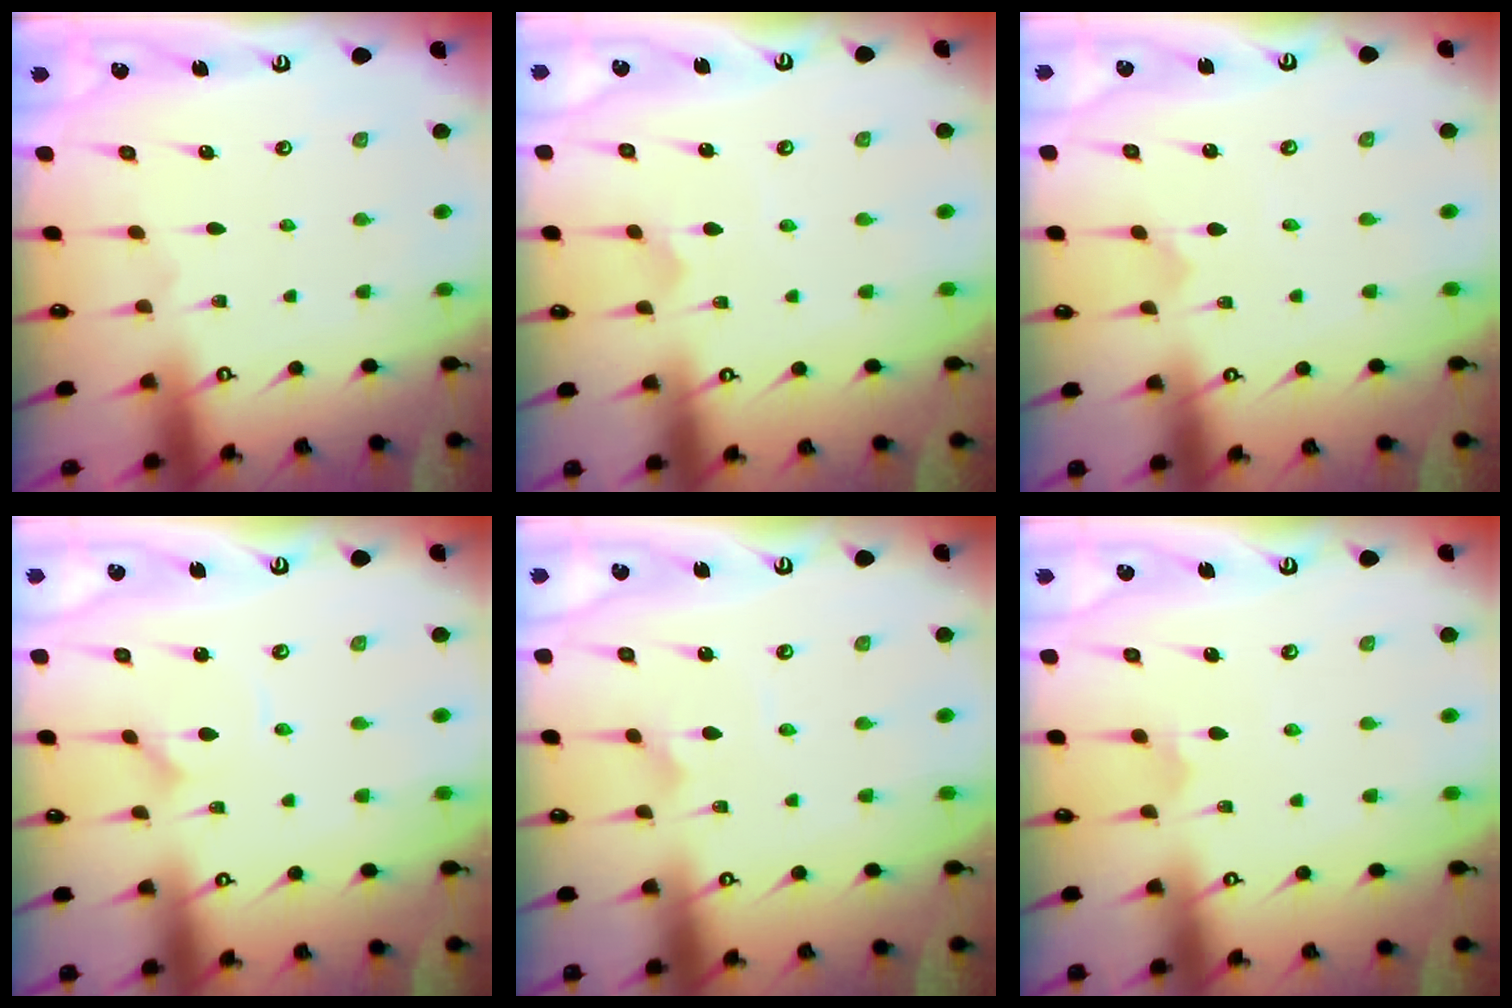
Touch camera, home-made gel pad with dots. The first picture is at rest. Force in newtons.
{"total": 1.6, "press": 1.5, "slide": 0.5}
{"total": 0.0}
{"total": 1.9, "press": 1.9, "slide": 0.1}
{"total": 2.4, "press": 2.4, "slide": 0.6}
{"total": 2.9, "press": 2.9, "slide": 0.6}